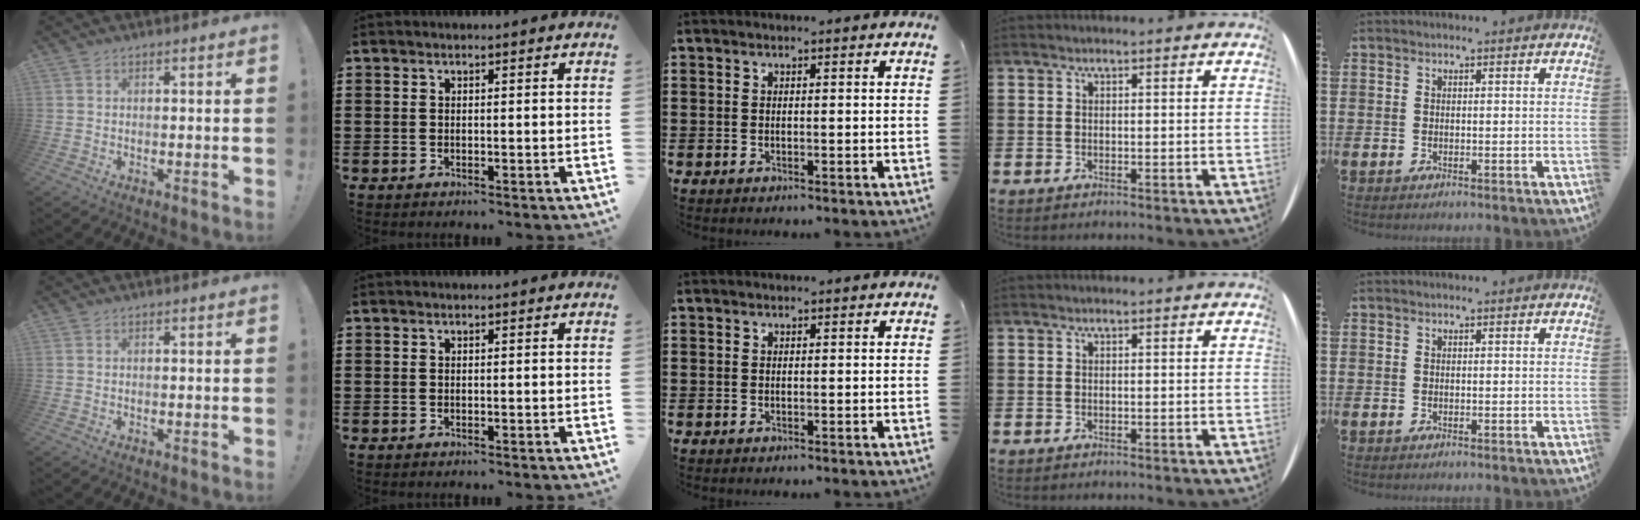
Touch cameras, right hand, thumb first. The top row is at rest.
{}